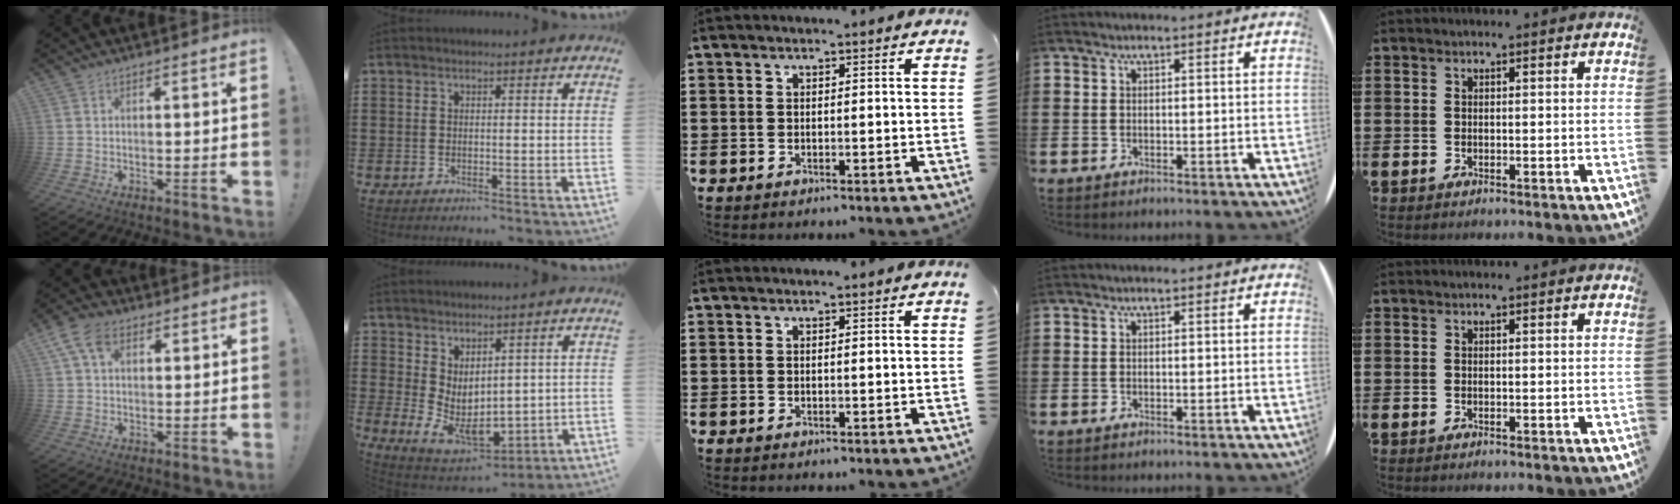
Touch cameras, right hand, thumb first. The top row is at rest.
{"thumb": {"total": 8.3, "force": [3.3, 5.3, 5.5], "torque": [-0.100, 0.005, 0.067]}, "index": {"total": 5.8, "force": [1.2, 3.7, 4.2], "torque": [-0.102, -0.015, 0.027]}}